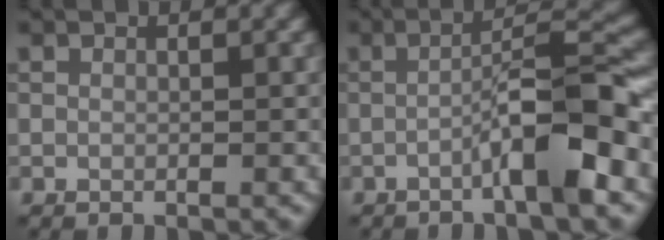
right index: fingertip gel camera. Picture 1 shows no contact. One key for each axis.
{"total": 7.1, "fx": -2.6, "fy": 0.9, "fz": 6.6, "tx": -0.105, "ty": 0.023, "tz": -0.049}